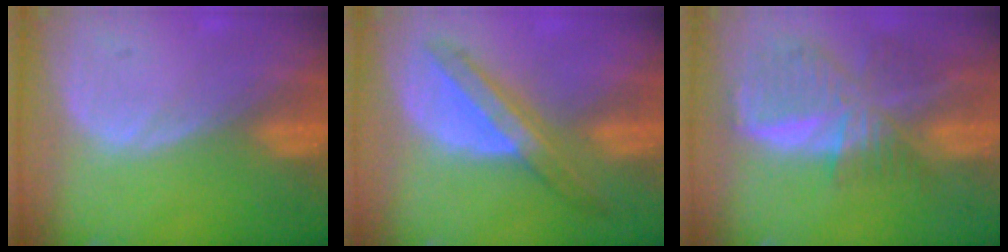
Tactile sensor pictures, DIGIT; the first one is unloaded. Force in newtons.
{"total": 6.7, "press": 6.3, "slide": 2.2}
{"total": 9.2, "press": 8.0, "slide": 4.5}